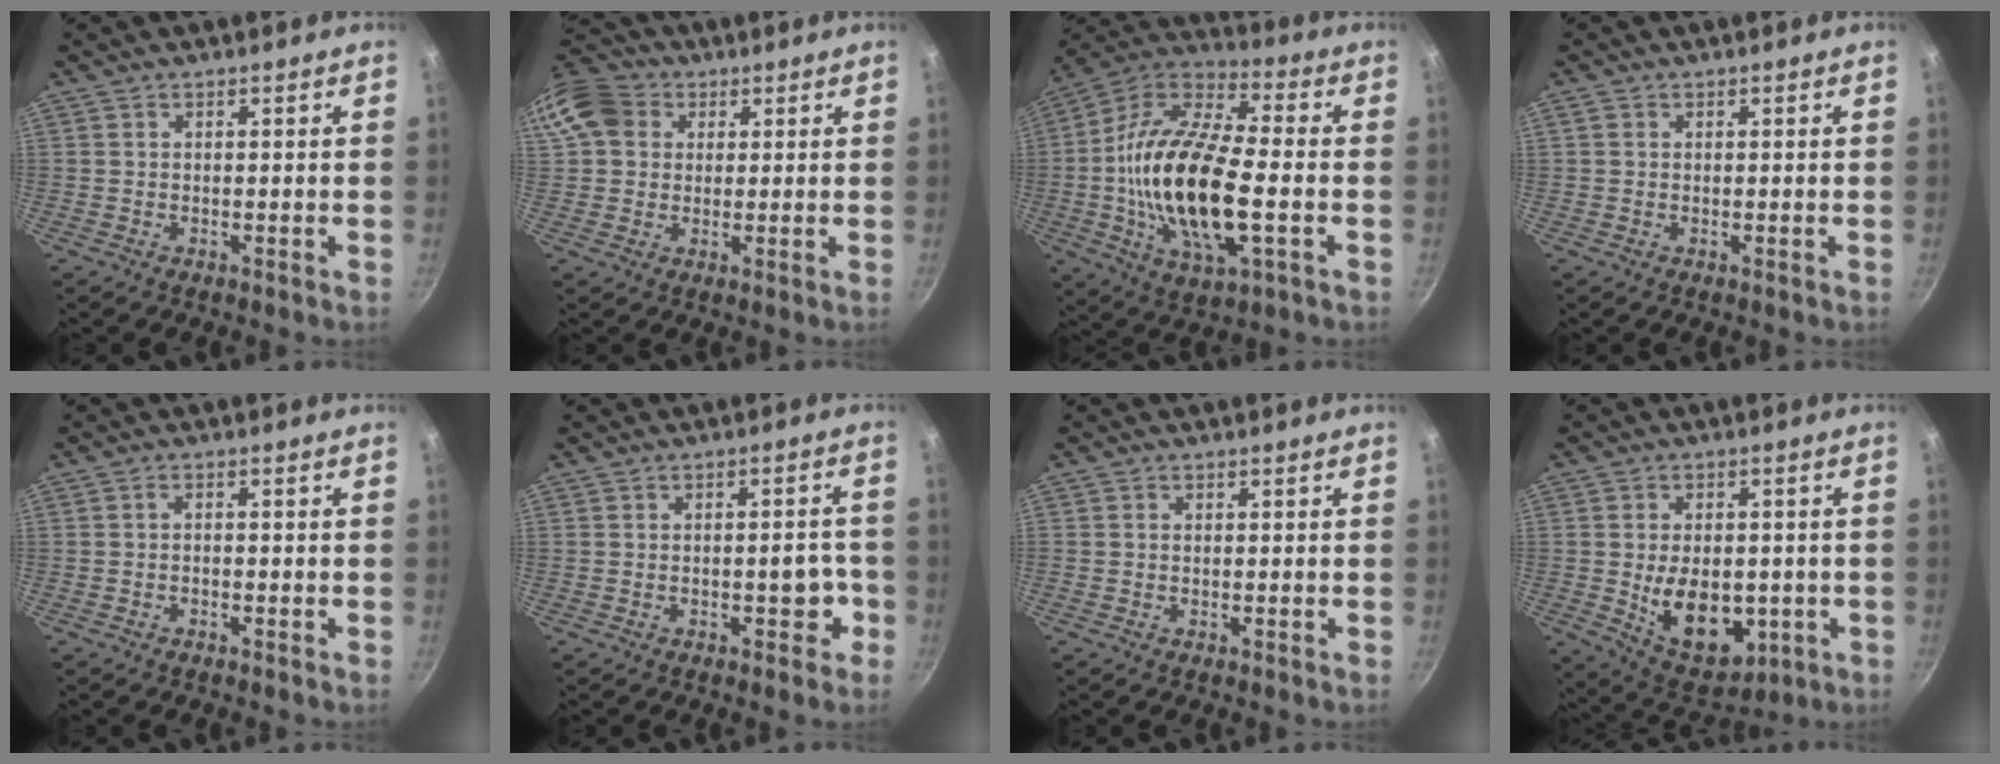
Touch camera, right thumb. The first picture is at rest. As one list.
[{"total": 12.1, "force": [3.2, 10.3, 5.5], "torque": [-0.100, 0.021, 0.046]}, {"total": 23.9, "force": [-3.1, 10.1, 21.5], "torque": [-0.414, 0.022, -0.072]}, {"total": 0.8, "force": [0.2, 0.7, 0.3], "torque": [-0.005, 0.003, 0.001]}, {"total": 1.0, "force": [-0.7, 0.4, 0.5], "torque": [-0.014, 0.008, -0.015]}, {"total": 4.9, "force": [-1.8, 2.2, 3.9], "torque": [-0.029, 0.022, -0.024]}, {"total": 0.0}, {"total": 13.7, "force": [-2.1, 8.9, 10.1], "torque": [-0.121, -0.010, -0.012]}]